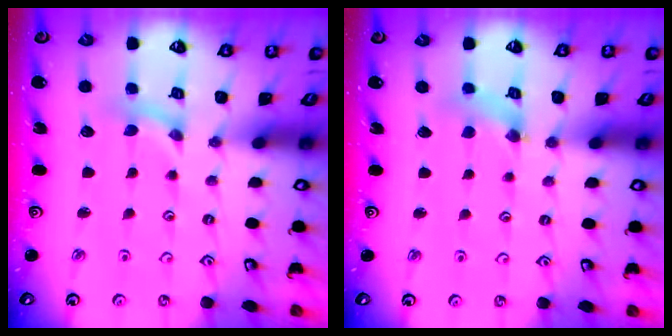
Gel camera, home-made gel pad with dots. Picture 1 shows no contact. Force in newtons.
{"total": 2.0, "press": 2.0, "slide": 0.2}